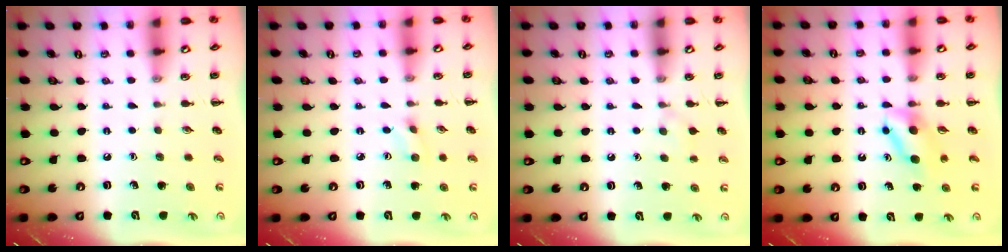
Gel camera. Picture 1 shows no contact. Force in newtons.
{"total": 2.5, "press": 2.4, "slide": 0.9}
{"total": 5.1, "press": 4.8, "slide": 1.7}
{"total": 5.3, "press": 5.2, "slide": 1.0}